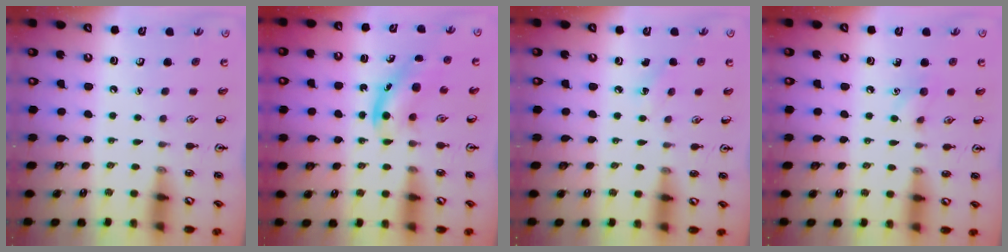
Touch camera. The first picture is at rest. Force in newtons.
{"total": 5.2, "press": 5.1, "slide": 0.9}
{"total": 4.3, "press": 4.1, "slide": 1.4}
{"total": 5.1, "press": 4.8, "slide": 1.7}